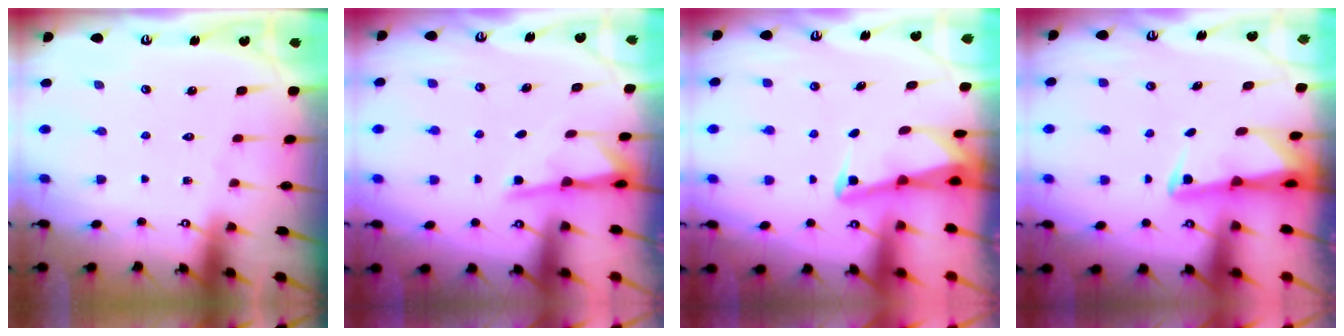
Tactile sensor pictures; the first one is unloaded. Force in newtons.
{"total": 2.6, "press": 2.6, "slide": 0.4}
{"total": 2.3, "press": 2.3, "slide": 0.3}
{"total": 2.4, "press": 2.4, "slide": 0.5}